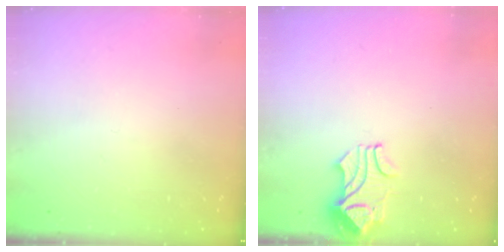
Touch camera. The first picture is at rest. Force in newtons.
{"total": 2.1, "press": 2.0, "slide": 0.7}